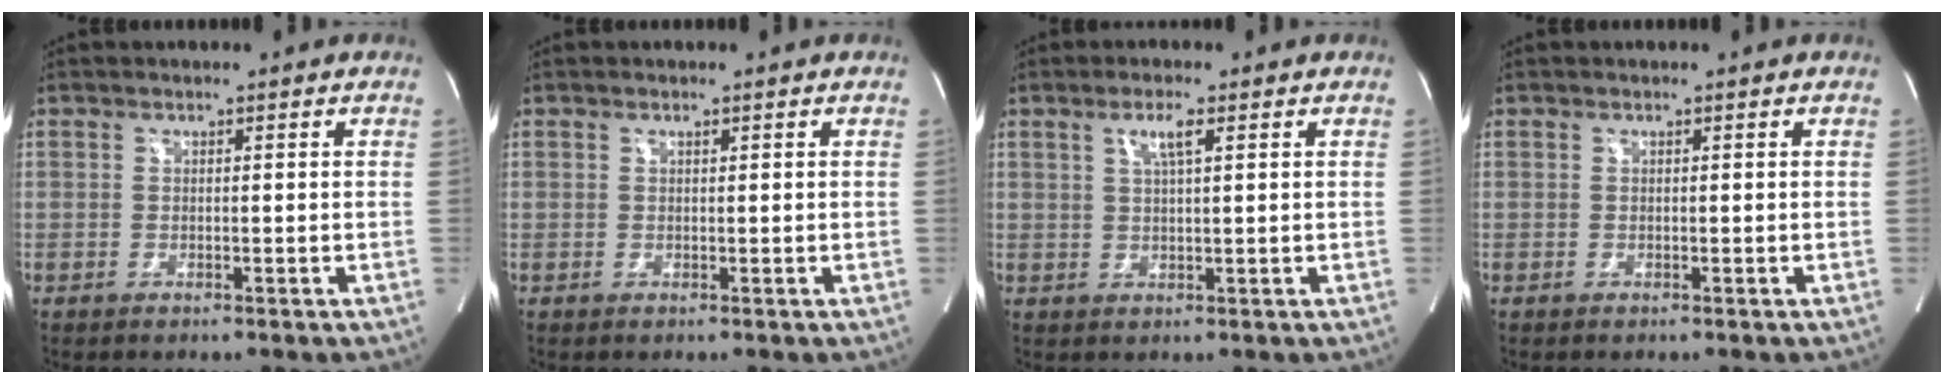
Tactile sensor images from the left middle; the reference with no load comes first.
{"total": 0.0}
{"total": 3.1, "force": [1.4, 0.2, 2.7], "torque": [-0.053, 0.000, 0.026]}
{"total": 0.0}